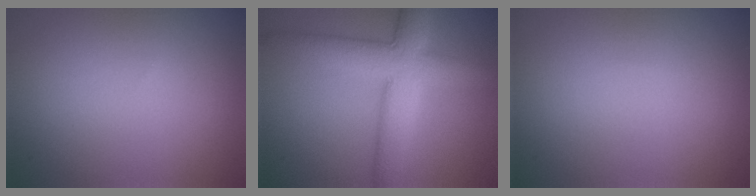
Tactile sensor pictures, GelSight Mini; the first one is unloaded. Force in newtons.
{"total": 7.4, "press": 7.4, "slide": 0.5}
{"total": 0.0}